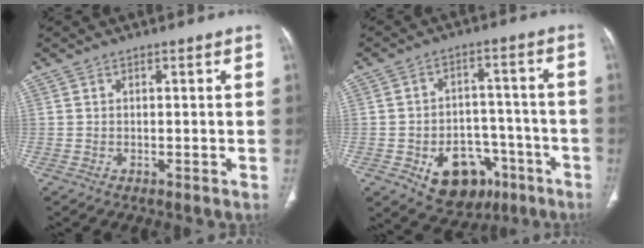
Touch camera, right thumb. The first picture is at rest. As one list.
[{"total": 13.6, "force": [-6.2, 9.7, 7.3], "torque": [-0.067, 0.043, -0.077]}]